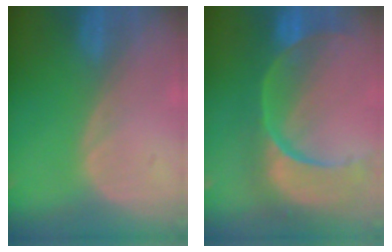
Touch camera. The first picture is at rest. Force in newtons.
{"total": 13.8, "press": 11.0, "slide": 8.4}